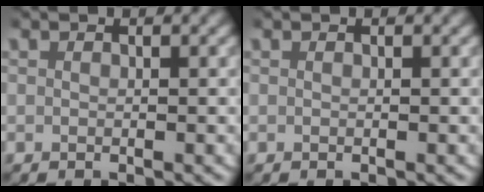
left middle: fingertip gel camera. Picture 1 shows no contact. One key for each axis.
{"total": 0.0}